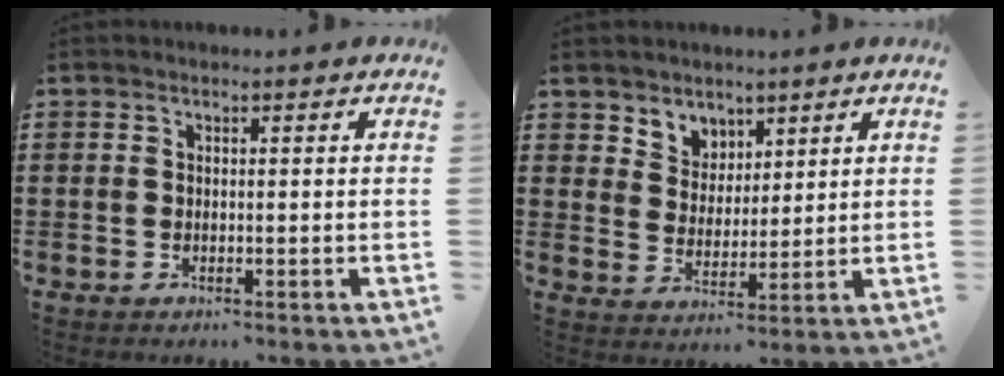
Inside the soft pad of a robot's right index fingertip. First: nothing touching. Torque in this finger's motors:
{"motor_torque": [0.56, 0.49, 0.04, 0.03]}